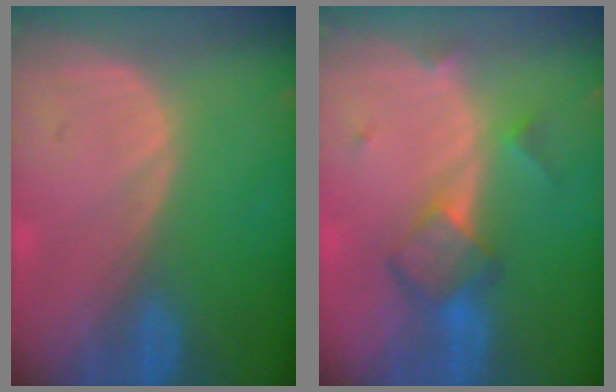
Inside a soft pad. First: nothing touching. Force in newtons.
{"total": 5.9, "press": 5.2, "slide": 2.9}